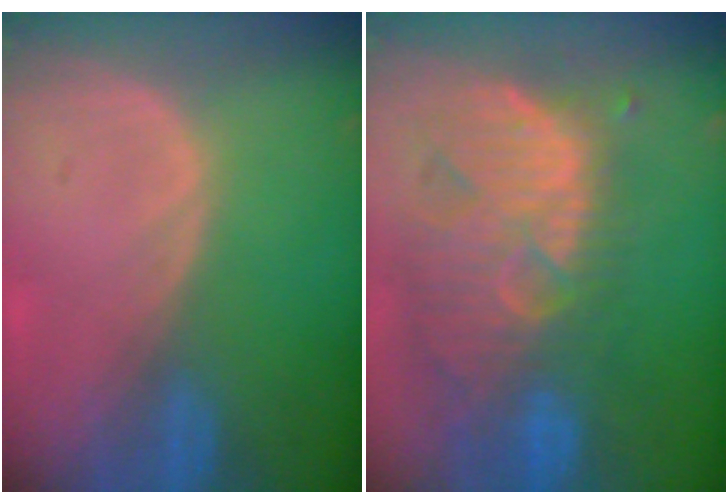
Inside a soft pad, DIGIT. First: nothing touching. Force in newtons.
{"total": 12.4, "press": 11.1, "slide": 5.5}